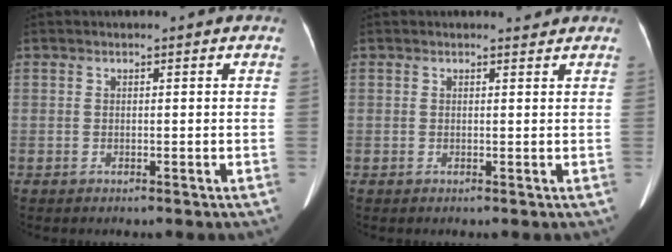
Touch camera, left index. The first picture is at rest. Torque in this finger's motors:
{"motor_torque": [0.00, -0.24, 0.01, 0.01]}